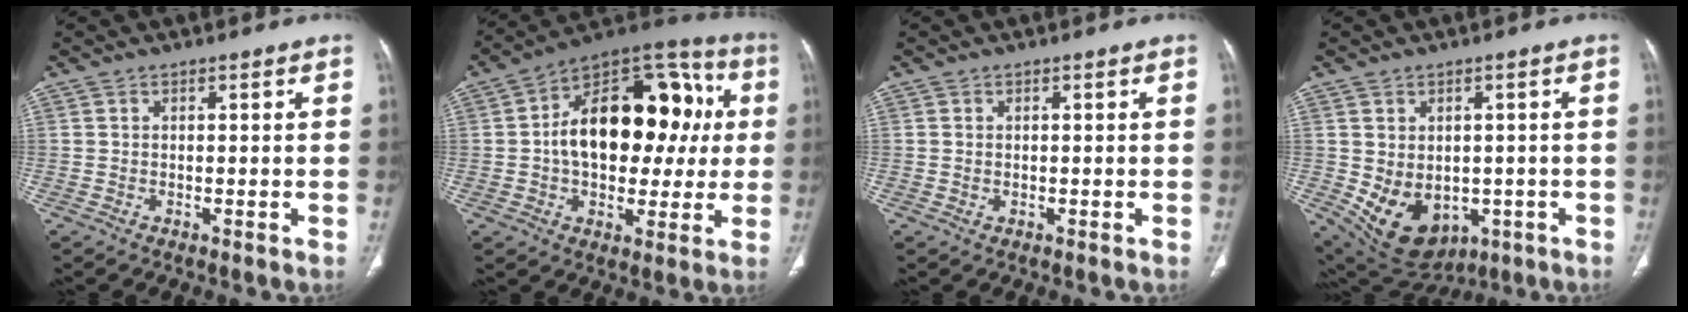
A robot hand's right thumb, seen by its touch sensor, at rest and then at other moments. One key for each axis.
{"total": 24.2, "fx": 2.2, "fy": 14.9, "fz": 19.0, "tx": -0.243, "ty": 0.039, "tz": 0.030}
{"total": 0.5, "fx": 0.0, "fy": 0.4, "fz": 0.3, "tx": -0.011, "ty": 0.001, "tz": 0.004}
{"total": 12.8, "fx": -3.0, "fy": 9.7, "fz": 7.9, "tx": -0.117, "ty": -0.002, "tz": -0.015}